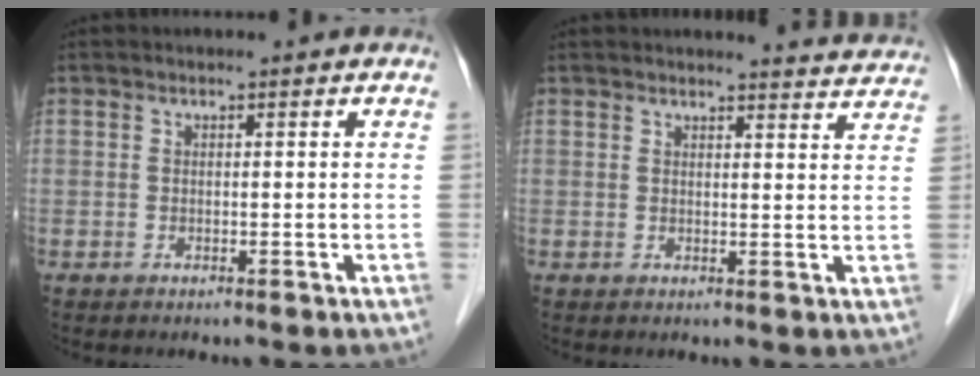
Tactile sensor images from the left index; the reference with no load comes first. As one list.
[{"total": 6.7, "force": [6.7, 0.3, 0.5], "torque": [-0.002, -0.017, 0.056]}]